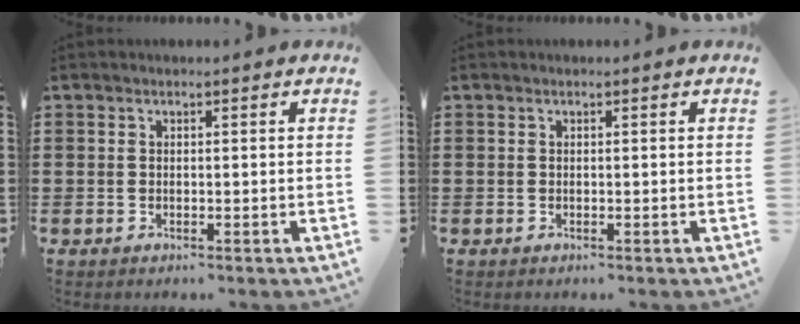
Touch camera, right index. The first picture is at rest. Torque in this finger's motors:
{"motor_torque": [0.00, 0.00, 0.00, 0.00]}